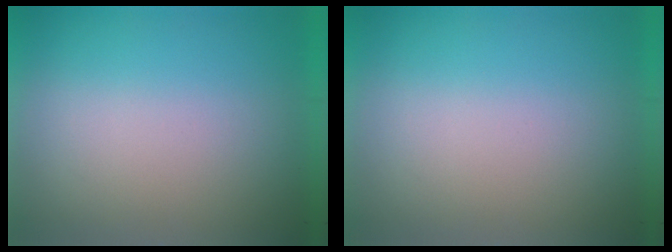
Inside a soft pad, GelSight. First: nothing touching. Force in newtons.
{"total": 0.0}